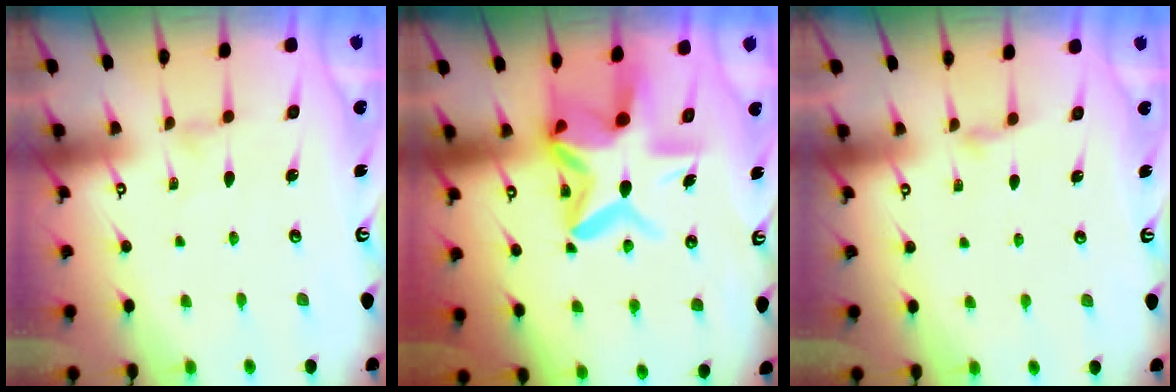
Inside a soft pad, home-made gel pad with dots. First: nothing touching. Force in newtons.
{"total": 14.8, "press": 14.7, "slide": 1.3}
{"total": 2.3, "press": 2.3, "slide": 0.4}